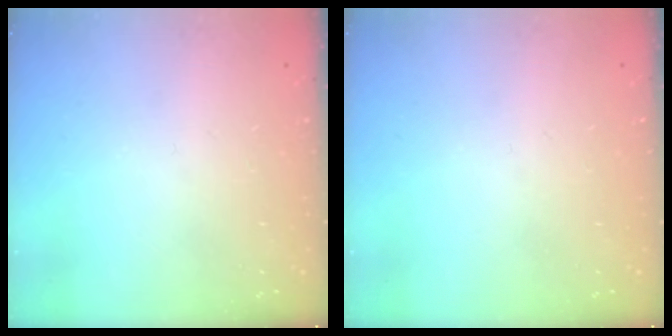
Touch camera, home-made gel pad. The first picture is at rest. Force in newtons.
{"total": 0.0}